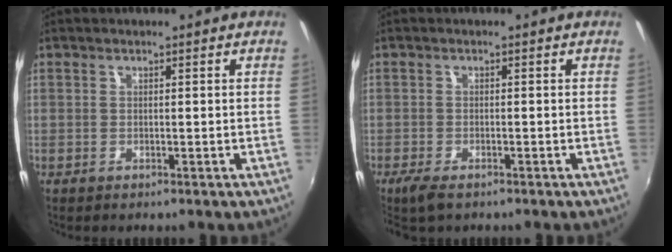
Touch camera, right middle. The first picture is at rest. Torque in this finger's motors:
{"motor_torque": [0.87, -0.85, 0.28, 0.07]}